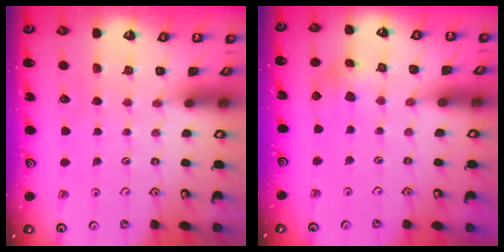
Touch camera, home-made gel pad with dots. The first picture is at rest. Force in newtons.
{"total": 4.5, "press": 4.5, "slide": 0.4}